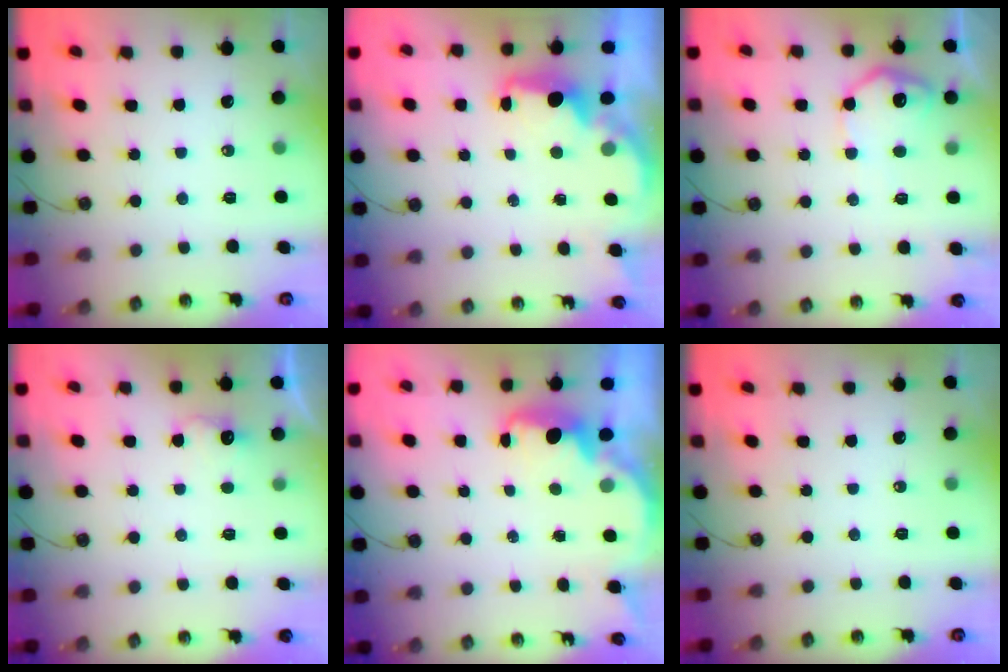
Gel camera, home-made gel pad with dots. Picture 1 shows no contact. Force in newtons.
{"total": 2.2, "press": 2.1, "slide": 0.7}
{"total": 10.7, "press": 10.7, "slide": 0.5}
{"total": 3.8, "press": 3.7, "slide": 0.9}
{"total": 2.7, "press": 2.6, "slide": 0.6}
{"total": 0.0}